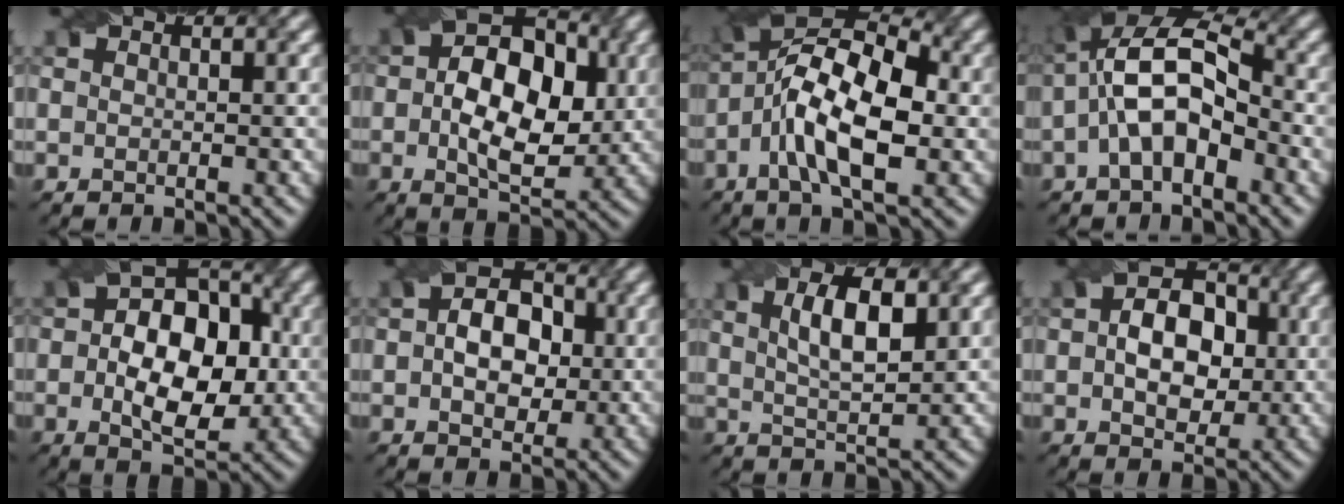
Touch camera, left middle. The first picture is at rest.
{"total": 9.5, "force": [0.3, 5.7, 7.6], "torque": [-0.122, 0.006, -0.003]}
{"total": 10.5, "force": [-1.6, 4.4, 9.4], "torque": [-0.169, 0.027, -0.041]}
{"total": 8.6, "force": [-0.7, 4.5, 7.2], "torque": [-0.140, 0.024, -0.024]}
{"total": 9.8, "force": [-0.1, 6.2, 7.6], "torque": [-0.117, 0.001, -0.006]}
{"total": 6.0, "force": [0.2, 4.1, 4.3], "torque": [-0.068, 0.008, -0.004]}
{"total": 5.0, "force": [1.8, 1.8, 4.3], "torque": [-0.082, 0.002, 0.031]}
{"total": 6.8, "force": [0.3, 4.6, 4.9], "torque": [-0.077, 0.007, -0.002]}